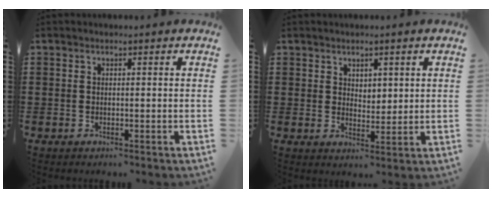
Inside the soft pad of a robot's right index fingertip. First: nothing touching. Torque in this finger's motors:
{"motor_torque": [-0.19, 0.12, 0.15, 0.01]}